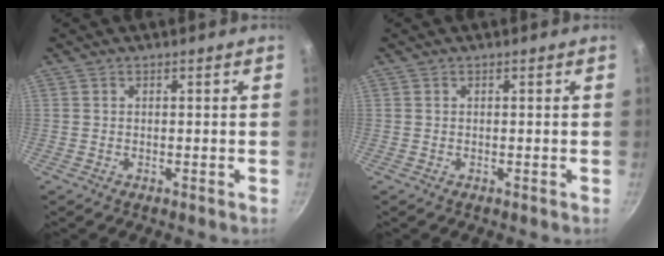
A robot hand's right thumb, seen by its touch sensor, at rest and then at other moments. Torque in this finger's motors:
{"motor_torque": [-0.24, 0.12, 0.10, 0.10, 0.00]}